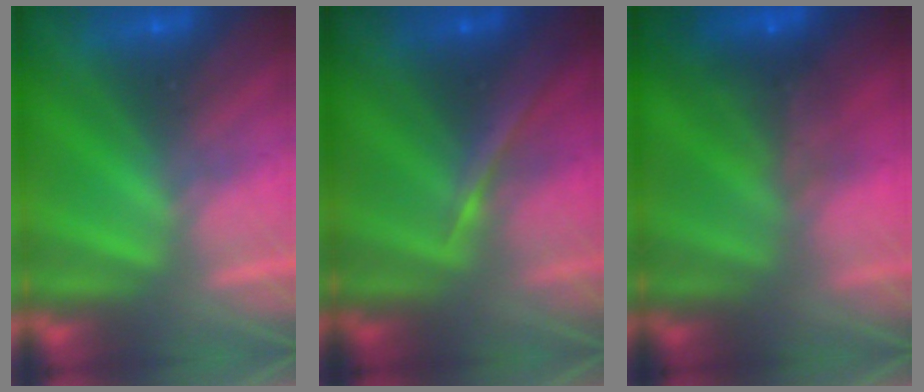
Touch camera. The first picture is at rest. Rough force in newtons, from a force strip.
{"total": 2.3}
{"total": 10.3}